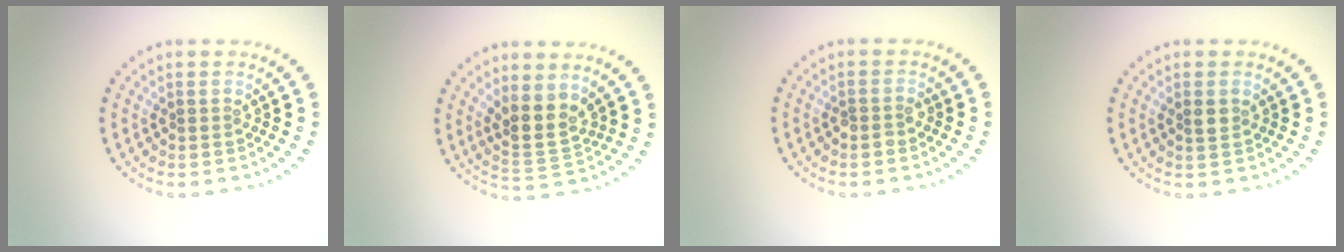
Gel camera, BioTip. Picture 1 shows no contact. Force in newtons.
{"total": 3.5, "press": 3.0, "slide": 1.8}
{"total": 1.0, "press": 1.0, "slide": 0.4}
{"total": 1.1, "press": 1.0, "slide": 0.4}